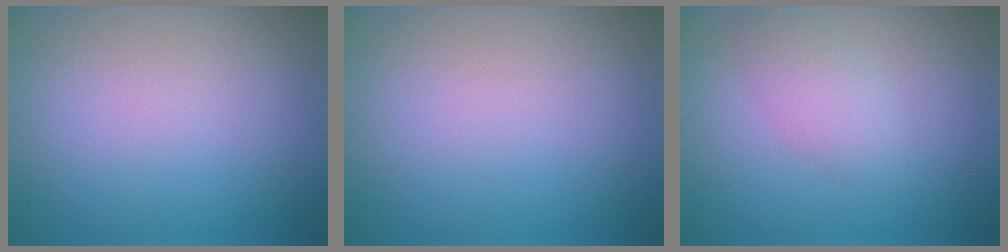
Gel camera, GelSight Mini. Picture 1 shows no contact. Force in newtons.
{"total": 0.0}
{"total": 2.2, "press": 2.2, "slide": 0.0}